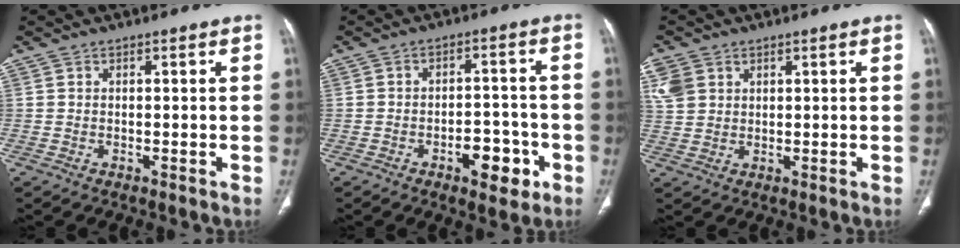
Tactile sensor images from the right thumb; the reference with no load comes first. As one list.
[{"total": 7.7, "force": [-3.5, 4.0, 5.6], "torque": [-0.053, 0.026, -0.046]}, {"total": 7.1, "force": [3.0, 5.5, 3.3], "torque": [-0.078, 0.005, 0.070]}]